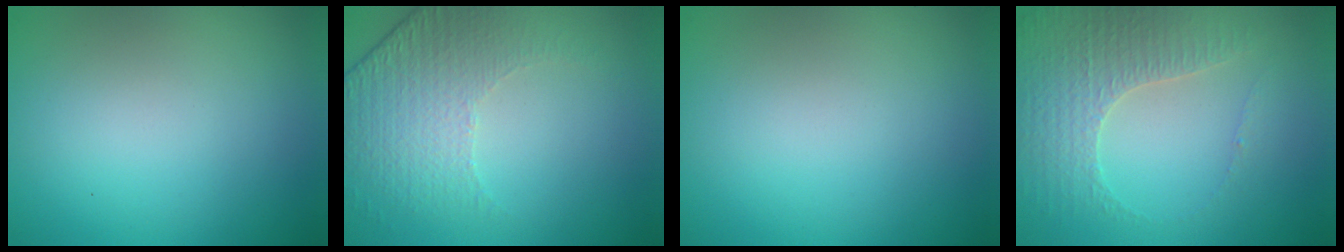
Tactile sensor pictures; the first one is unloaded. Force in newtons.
{"total": 4.7, "press": 3.1, "slide": 3.5}
{"total": 0.0}
{"total": 3.2, "press": 3.1, "slide": 0.8}